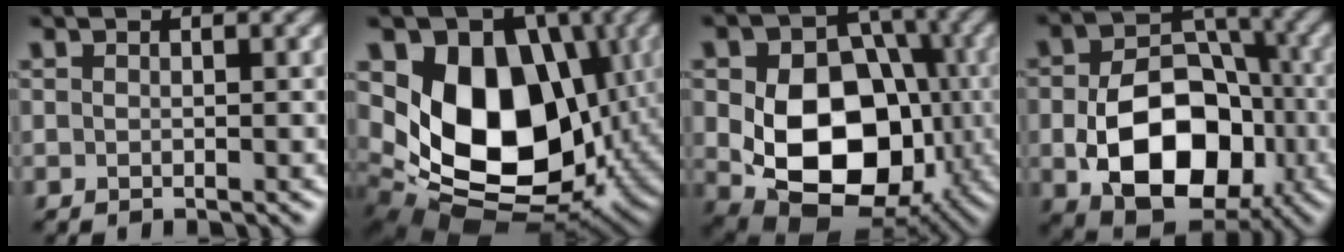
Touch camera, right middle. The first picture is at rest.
{"total": 13.2, "force": [1.7, 9.7, 8.9], "torque": [-0.133, -0.021, 0.024]}
{"total": 13.3, "force": [-1.1, 9.6, 9.2], "torque": [-0.142, -0.025, -0.010]}
{"total": 11.7, "force": [-2.8, 8.0, 8.0], "torque": [-0.145, -0.017, -0.039]}